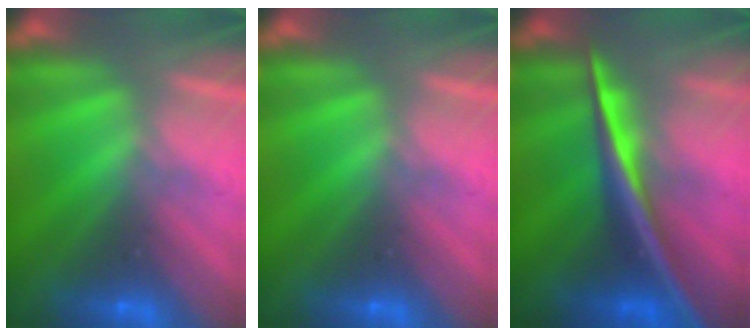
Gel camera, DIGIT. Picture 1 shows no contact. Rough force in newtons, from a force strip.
{"total": 0.0}
{"total": 2.6}